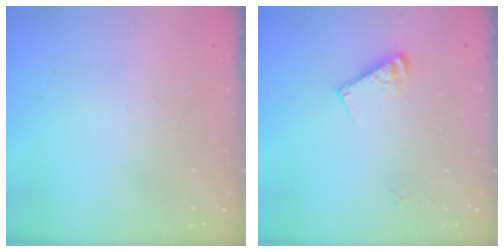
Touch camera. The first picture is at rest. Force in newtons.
{"total": 7.3, "press": 7.2, "slide": 0.7}